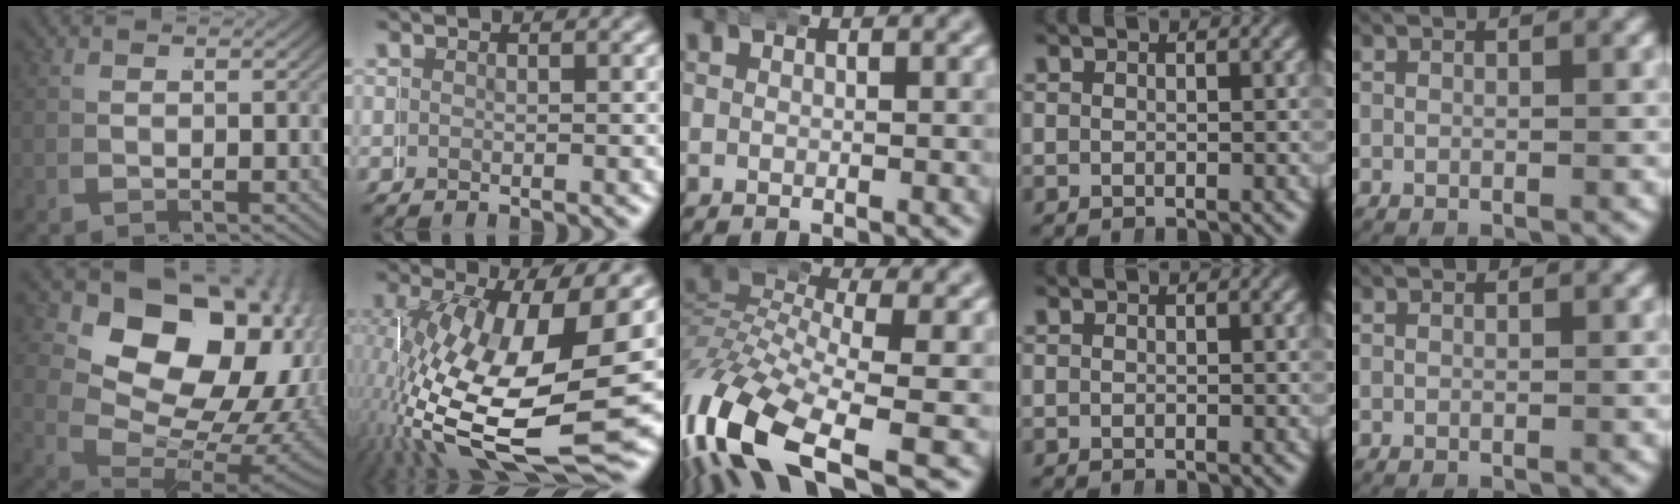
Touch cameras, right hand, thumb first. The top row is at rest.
{"thumb": {"total": 21.4, "force": [1.3, 14.7, 15.6], "torque": [-0.274, -0.050, 0.044]}, "index": {"total": 14.0, "force": [-2.6, 7.0, 11.9], "torque": [-0.235, -0.054, -0.004]}, "middle": {"total": 10.1, "force": [-3.8, 5.6, 7.5], "torque": [-0.196, -0.050, -0.044]}}